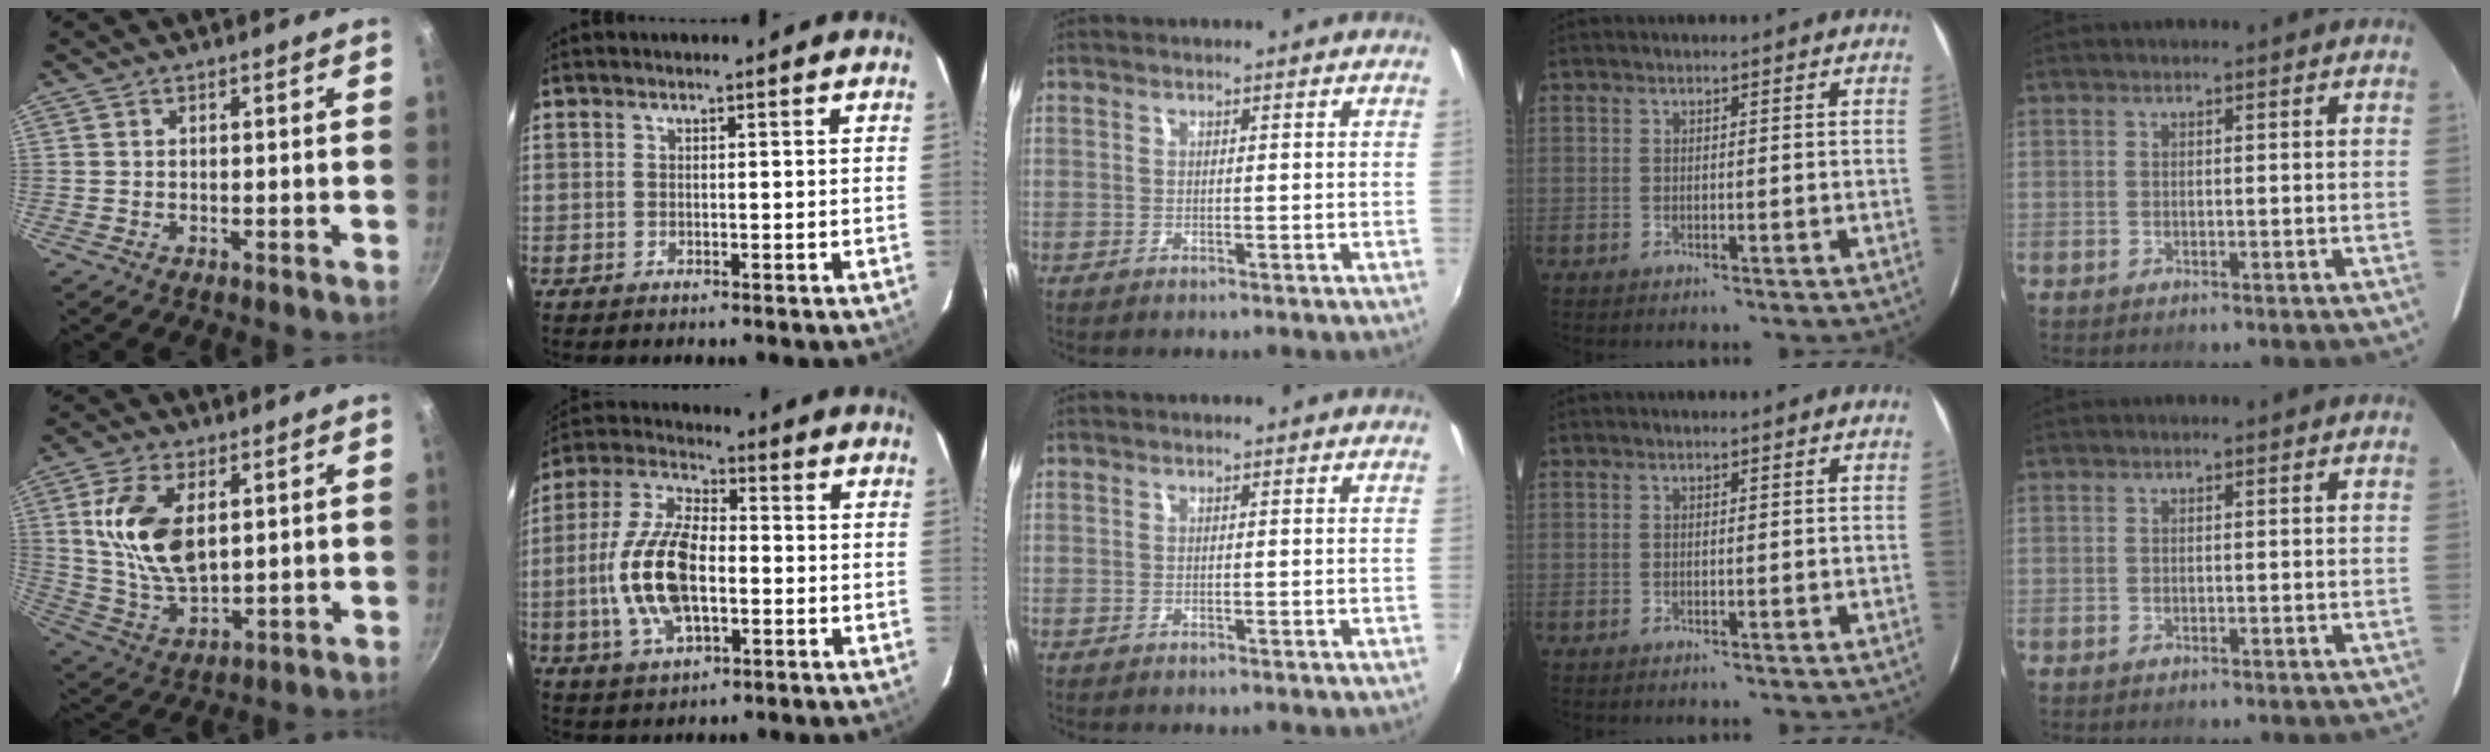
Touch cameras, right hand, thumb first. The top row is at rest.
{"thumb": {"total": 14.1, "force": [3.4, 7.6, 11.4], "torque": [-0.209, -0.019, 0.074]}, "index": {"total": 15.1, "force": [-2.5, 7.3, 12.9], "torque": [-0.276, 0.007, -0.047]}}